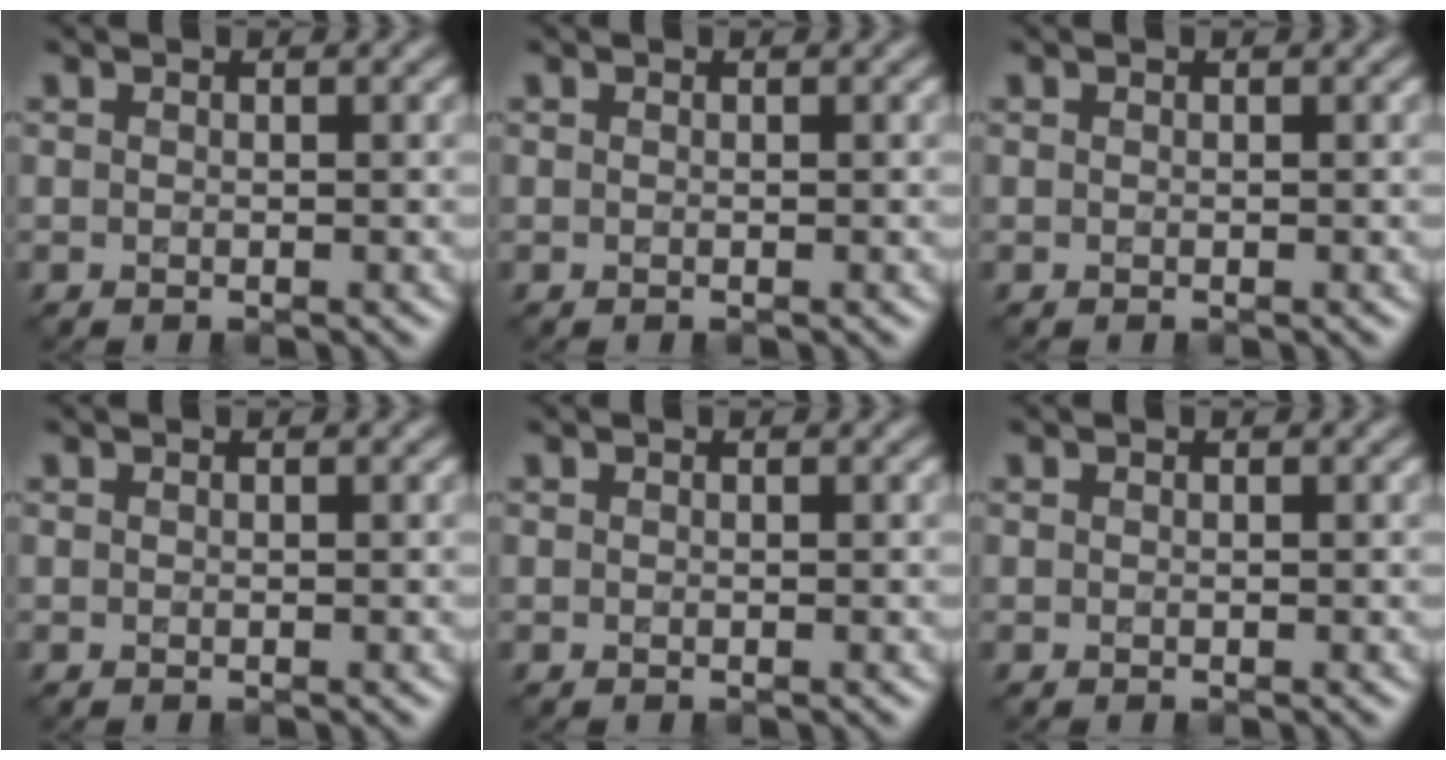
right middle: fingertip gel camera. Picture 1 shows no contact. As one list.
[{"total": 0.0}, {"total": 0.0}, {"total": 0.0}, {"total": 0.0}, {"total": 0.0}]